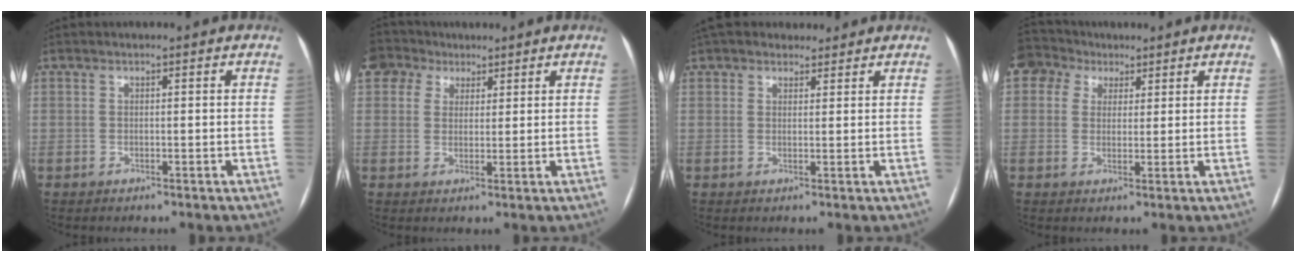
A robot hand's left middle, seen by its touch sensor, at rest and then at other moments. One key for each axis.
{"total": 6.3, "fx": 4.1, "fy": 4.5, "fz": 1.4, "tx": -0.038, "ty": 0.033, "tz": 0.080}
{"total": 6.4, "fx": 5.6, "fy": 2.9, "fz": 1.3, "tx": -0.010, "ty": 0.032, "tz": 0.083}
{"total": 6.4, "fx": 3.6, "fy": 5.0, "fz": 1.8, "tx": -0.044, "ty": 0.038, "tz": 0.069}